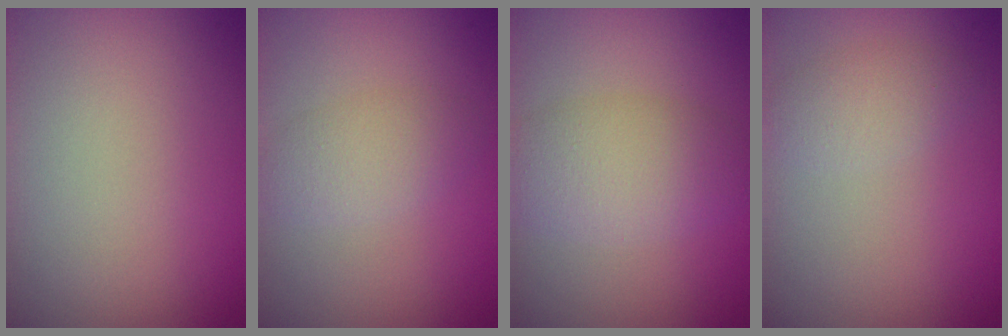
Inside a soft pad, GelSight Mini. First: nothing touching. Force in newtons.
{"total": 2.3, "press": 2.3, "slide": 0.1}
{"total": 4.5, "press": 4.5, "slide": 0.1}
{"total": 1.9, "press": 1.9, "slide": 0.1}